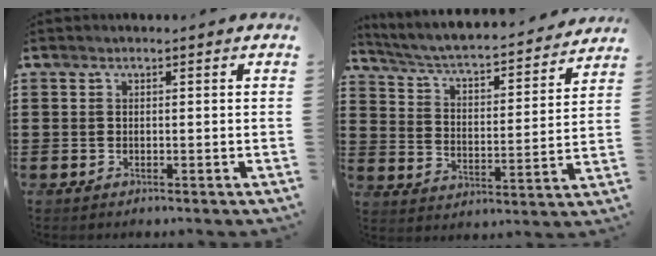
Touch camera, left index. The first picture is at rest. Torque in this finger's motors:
{"motor_torque": [1.07, -1.07, 0.66, 0.10]}